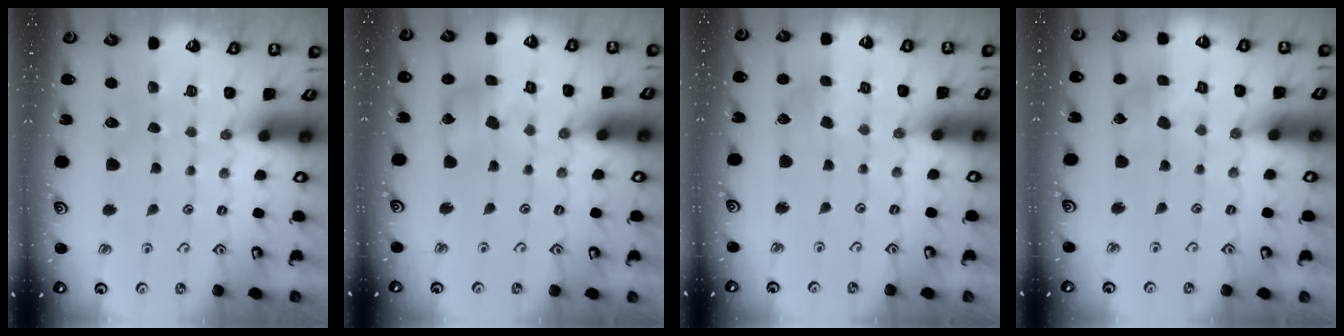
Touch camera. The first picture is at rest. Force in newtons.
{"total": 9.4, "press": 9.3, "slide": 1.3}
{"total": 2.6, "press": 2.6, "slide": 0.5}
{"total": 5.2, "press": 5.2, "slide": 0.5}